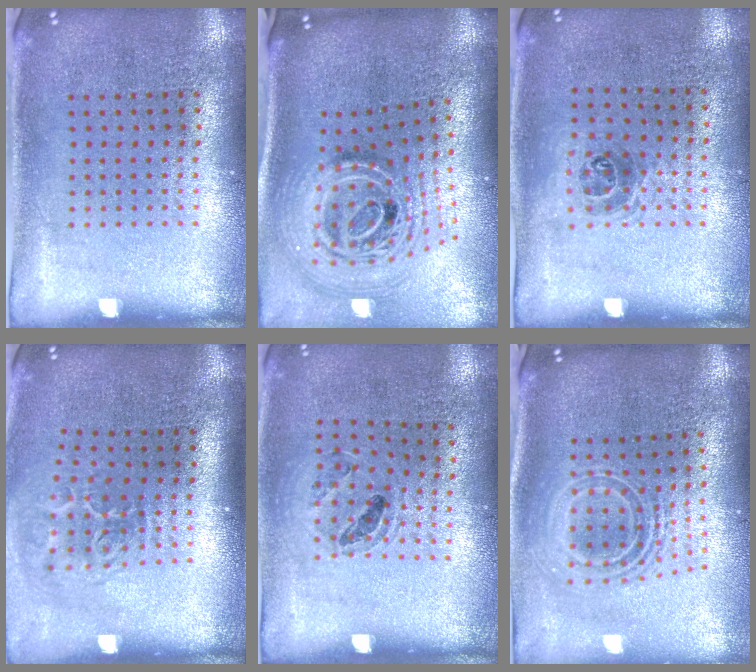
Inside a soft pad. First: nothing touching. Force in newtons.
{"total": 2.9, "press": 1.9, "slide": 2.1}
{"total": 1.0, "press": 0.7, "slide": 0.6}
{"total": 1.9, "press": 1.2, "slide": 1.5}
{"total": 0.9, "press": 0.9, "slide": 0.1}
{"total": 2.2, "press": 1.6, "slide": 1.5}